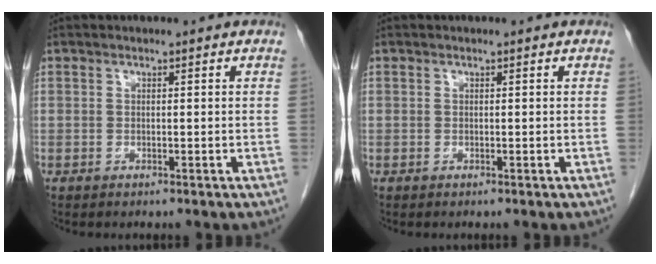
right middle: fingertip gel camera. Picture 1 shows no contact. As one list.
[{"total": 0.0}]